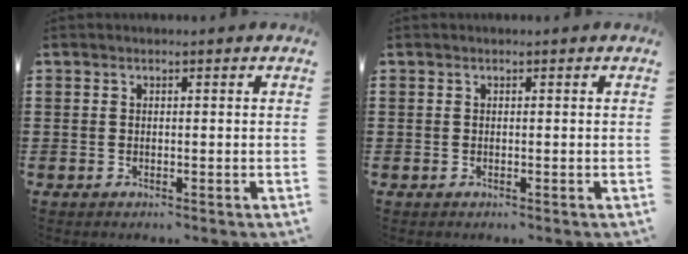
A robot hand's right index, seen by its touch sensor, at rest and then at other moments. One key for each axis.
{"total": 0.0}